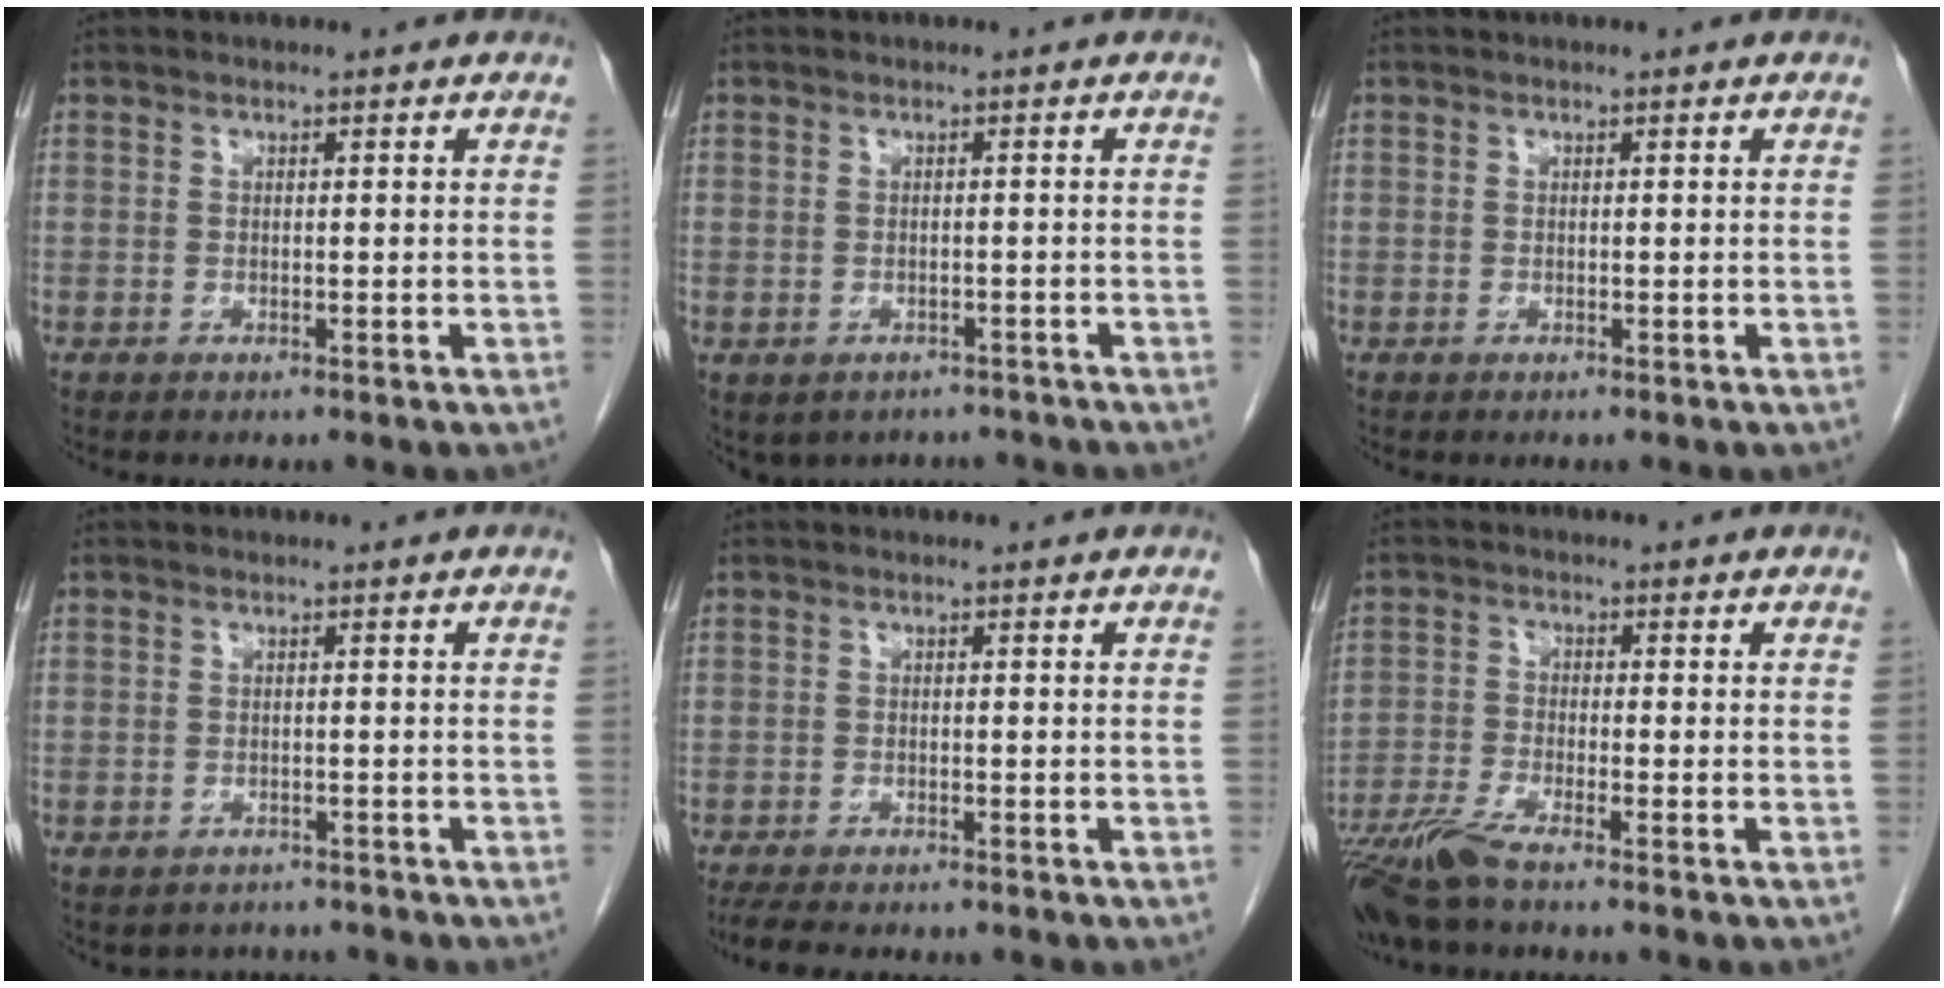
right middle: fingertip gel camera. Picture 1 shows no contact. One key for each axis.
{"total": 6.9, "fx": -5.5, "fy": 3.9, "fz": 1.3, "tx": -0.014, "ty": 0.011, "tz": -0.063}
{"total": 0.0}
{"total": 2.9, "fx": -2.6, "fy": 1.4, "fz": -0.3, "tx": -0.001, "ty": 0.006, "tz": -0.037}
{"total": 6.3, "fx": -5.4, "fy": 1.2, "fz": 3.0, "tx": -0.048, "ty": -0.014, "tz": -0.084}
{"total": 6.4, "fx": -5.2, "fy": 0.0, "fz": 3.8, "tx": -0.081, "ty": -0.021, "tz": -0.102}